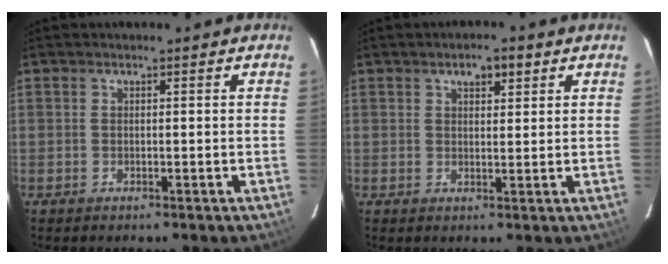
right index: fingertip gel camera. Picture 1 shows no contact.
{"total": 3.6, "force": [2.0, 1.7, 2.5], "torque": [-0.034, 0.010, 0.031]}